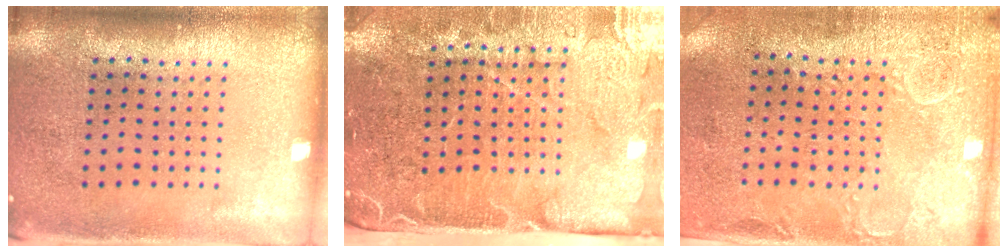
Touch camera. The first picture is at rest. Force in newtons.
{"total": 4.8, "press": 4.0, "slide": 2.7}
{"total": 2.9, "press": 2.3, "slide": 1.7}